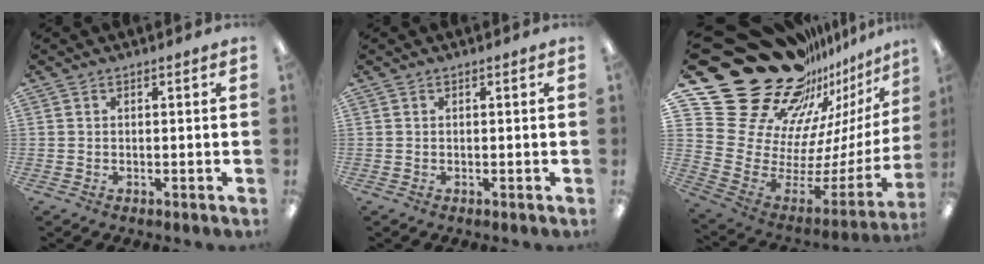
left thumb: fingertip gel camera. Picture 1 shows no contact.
{"total": 0.0}
{"total": 29.3, "force": [21.1, 15.6, 13.0], "torque": [-0.175, -0.206, 0.443]}